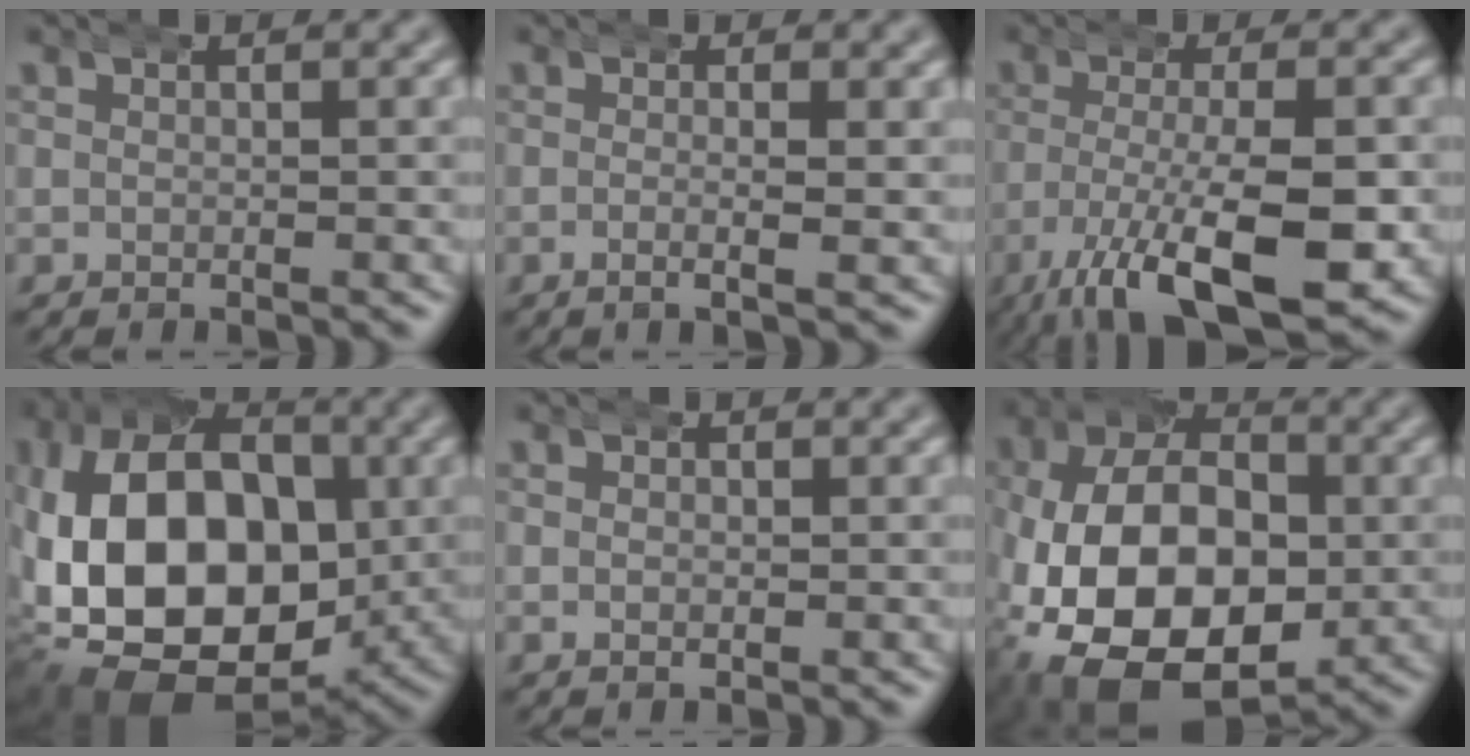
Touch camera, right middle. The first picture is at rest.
{"total": 1.9, "force": [-0.6, -0.1, 1.8], "torque": [-0.039, -0.010, -0.008]}
{"total": 10.7, "force": [-5.6, 3.7, 8.4], "torque": [-0.153, -0.035, -0.068]}
{"total": 19.8, "force": [-2.6, 13.2, 14.6], "torque": [-0.276, -0.056, -0.015]}
{"total": 0.9, "force": [0.0, 0.6, 0.7], "torque": [-0.017, -0.005, 0.003]}
{"total": 15.7, "force": [-3.9, 10.1, 11.3], "torque": [-0.220, -0.050, -0.042]}